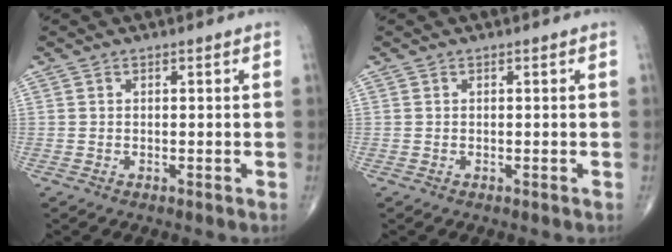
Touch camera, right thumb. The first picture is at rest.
{"total": 0.0}